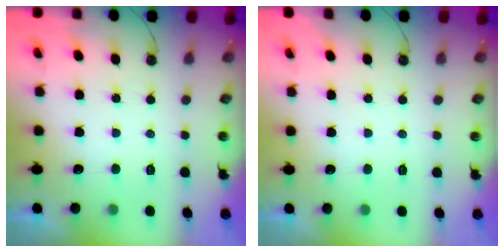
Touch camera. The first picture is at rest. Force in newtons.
{"total": 0.0}